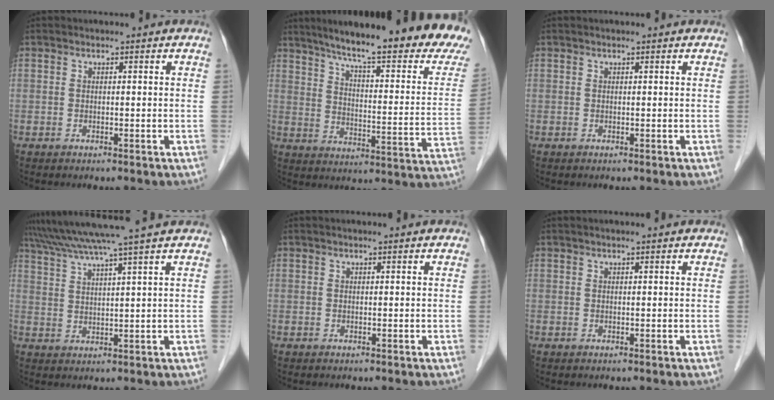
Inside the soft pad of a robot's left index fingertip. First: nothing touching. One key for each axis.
{"total": 26.5, "fx": 21.5, "fy": 2.2, "fz": 15.3, "tx": -0.225, "ty": -0.056, "tz": 0.275}
{"total": 0.7, "fx": 0.6, "fy": -0.1, "fz": 0.3, "tx": -0.004, "ty": 0.006, "tz": 0.007}
{"total": 11.0, "fx": 9.2, "fy": -2.3, "fz": 5.8, "tx": -0.103, "ty": 0.007, "tz": 0.140}
{"total": 1.4, "fx": 1.2, "fy": -0.1, "fz": 0.7, "tx": -0.009, "ty": 0.012, "tz": 0.016}
{"total": 2.2, "fx": 1.9, "fy": -0.1, "fz": 1.2, "tx": -0.013, "ty": 0.018, "tz": 0.023}